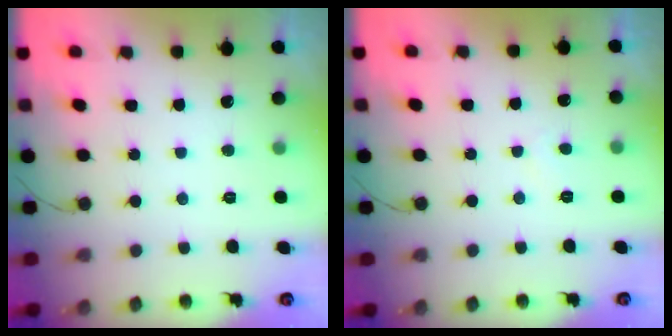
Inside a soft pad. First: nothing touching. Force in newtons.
{"total": 2.5, "press": 2.4, "slide": 0.5}